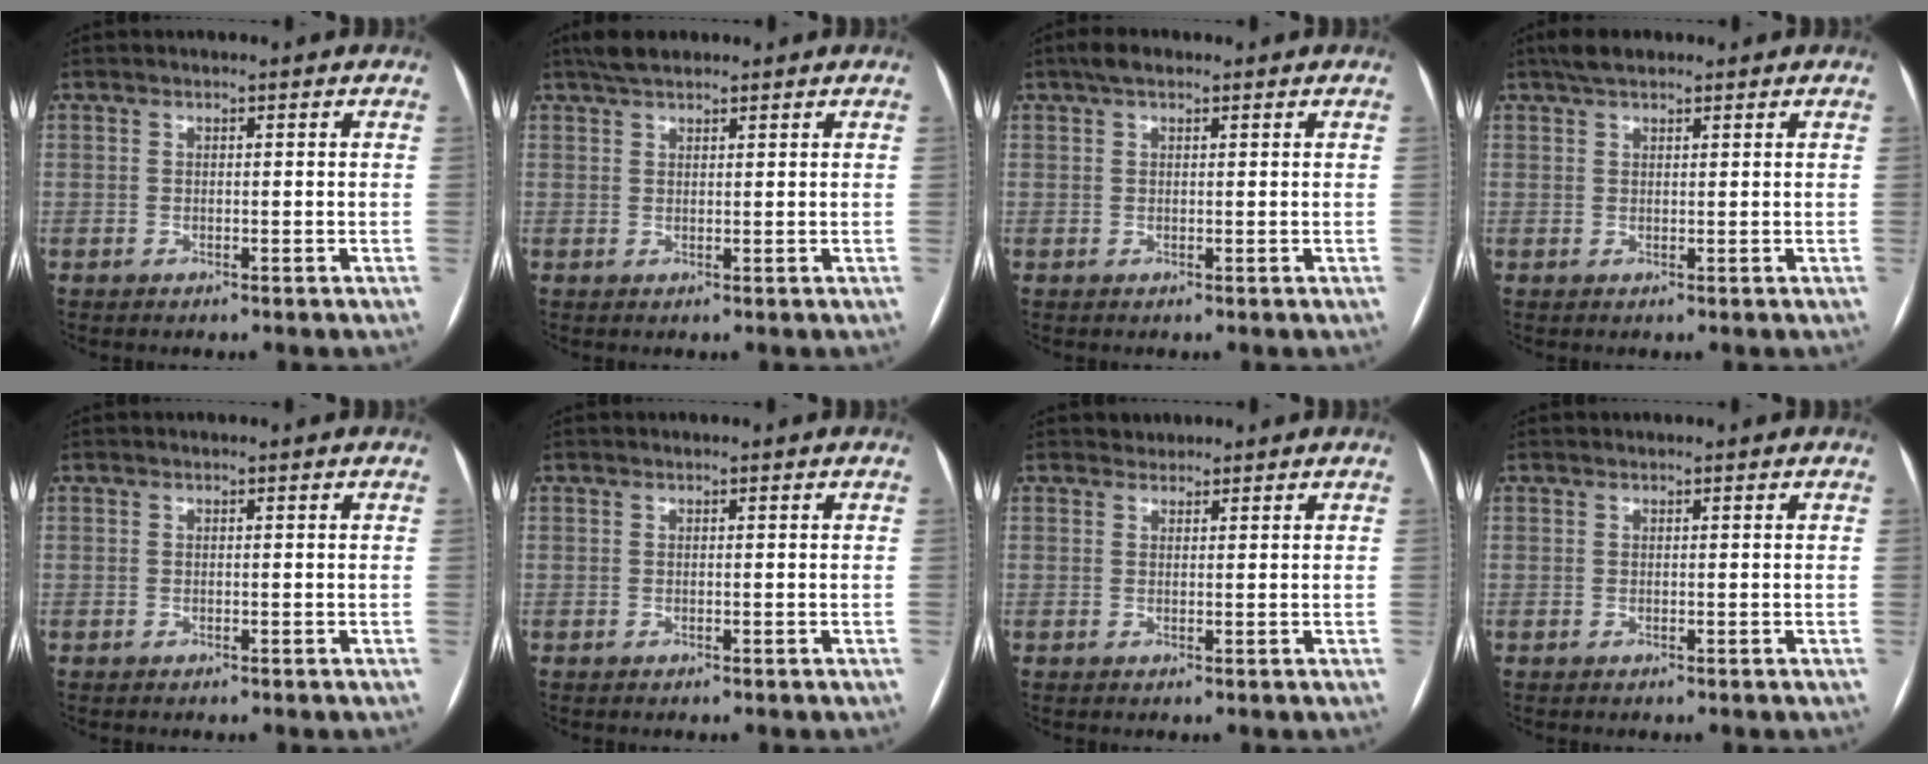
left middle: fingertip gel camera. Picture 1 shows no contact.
{"total": 3.5, "force": [2.9, 1.2, 1.7], "torque": [-0.035, 0.018, 0.053]}
{"total": 2.5, "force": [1.6, 1.0, 1.6], "torque": [-0.032, 0.020, 0.028]}
{"total": 3.3, "force": [2.5, 1.2, 1.7], "torque": [-0.035, 0.018, 0.044]}
{"total": 0.0}
{"total": 0.0}
{"total": 1.1, "force": [0.9, 0.5, -0.4], "torque": [0.006, 0.005, 0.012]}
{"total": 0.0}